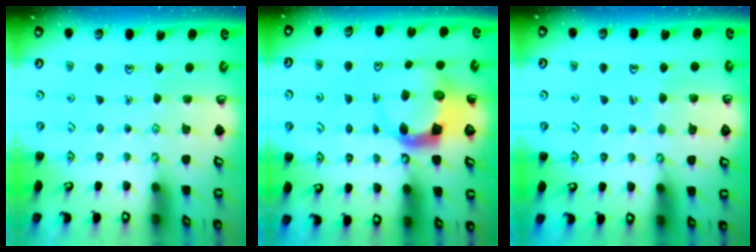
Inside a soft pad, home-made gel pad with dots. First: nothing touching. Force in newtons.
{"total": 4.3, "press": 4.3, "slide": 0.6}
{"total": 5.2, "press": 5.2, "slide": 0.3}